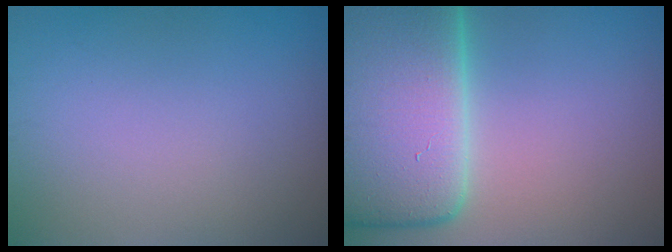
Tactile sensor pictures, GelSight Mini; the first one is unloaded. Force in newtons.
{"total": 16.6, "press": 16.6, "slide": 1.6}